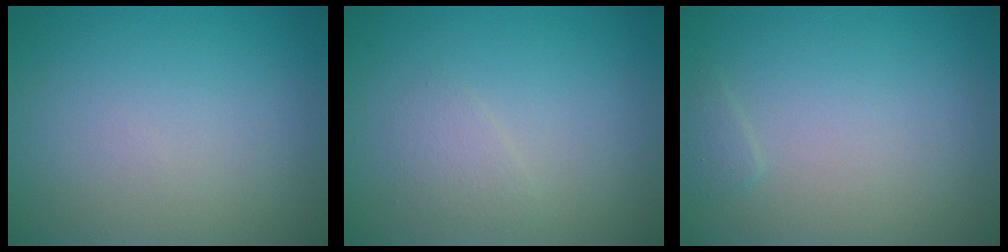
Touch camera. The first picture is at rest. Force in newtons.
{"total": 1.3, "press": 1.3, "slide": 0.0}
{"total": 0.7, "press": 0.7, "slide": 0.1}